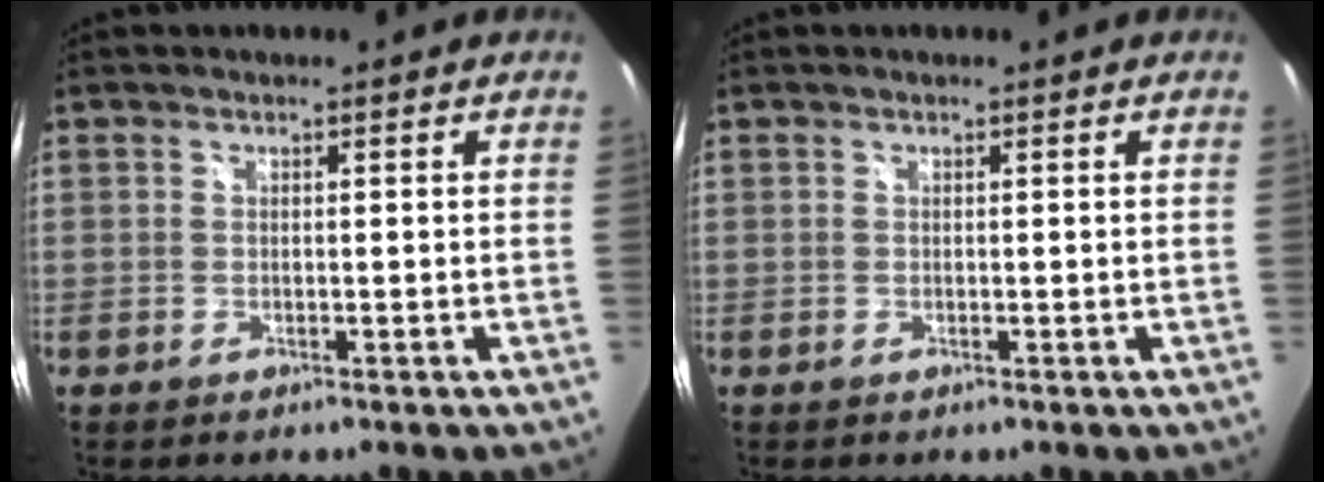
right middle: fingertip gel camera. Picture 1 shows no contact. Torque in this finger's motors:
{"motor_torque": [0.03, -0.09, 0.04, 0.01]}